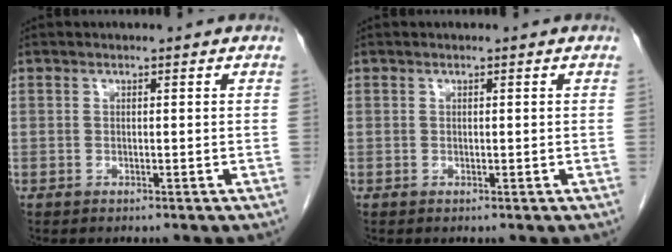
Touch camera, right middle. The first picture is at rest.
{"total": 0.0}